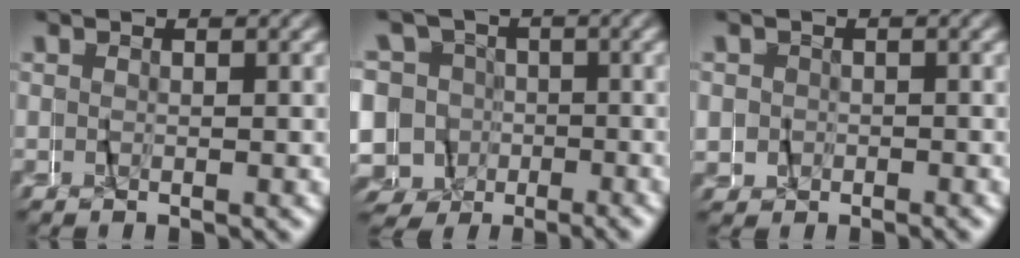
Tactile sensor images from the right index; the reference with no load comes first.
{"total": 14.0, "force": [-3.1, 13.3, 3.2], "torque": [-0.111, -0.057, -0.054]}
{"total": 2.3, "force": [0.5, 2.2, 0.4], "torque": [-0.013, 0.009, 0.005]}